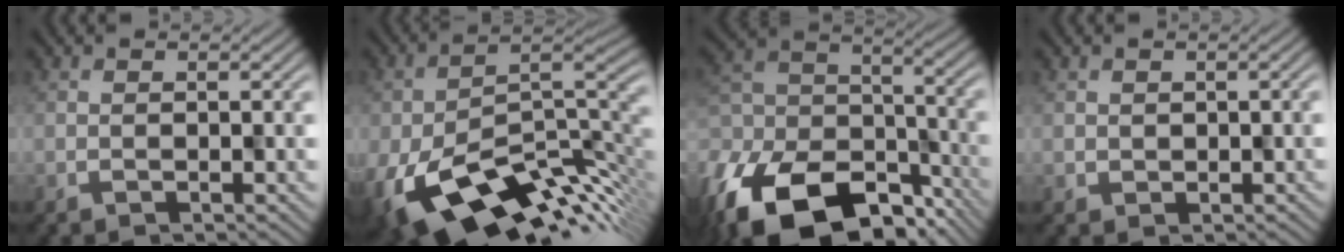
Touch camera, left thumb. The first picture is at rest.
{"total": 15.7, "force": [-6.4, 8.4, 11.6], "torque": [-0.214, -0.043, -0.094]}
{"total": 18.0, "force": [-11.5, 10.0, 9.5], "torque": [-0.227, -0.050, -0.173]}
{"total": 1.0, "force": [0.3, 0.9, -0.3], "torque": [0.005, -0.004, 0.007]}